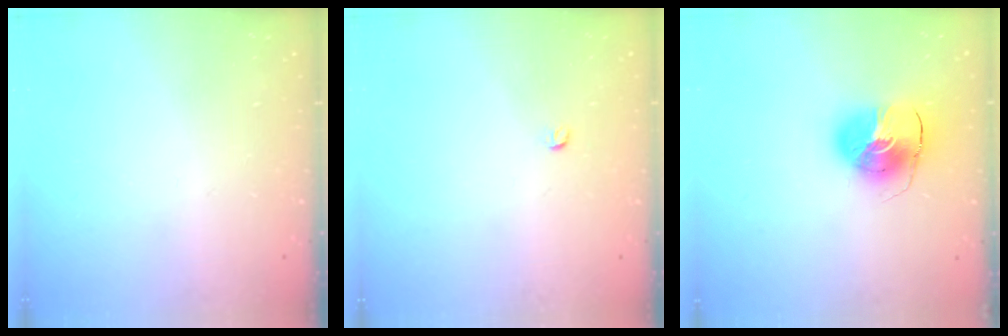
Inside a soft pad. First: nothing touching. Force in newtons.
{"total": 3.0, "press": 2.9, "slide": 0.4}
{"total": 10.6, "press": 10.5, "slide": 1.7}